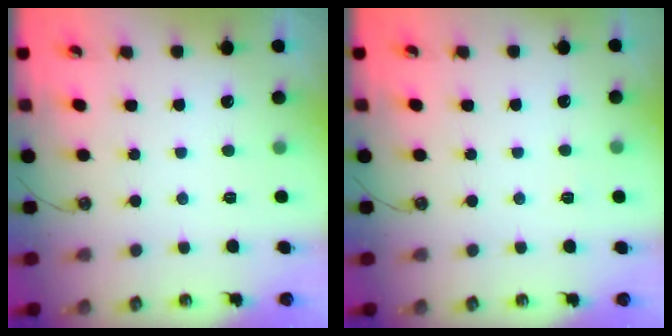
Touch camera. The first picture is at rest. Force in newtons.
{"total": 2.5, "press": 2.5, "slide": 0.4}